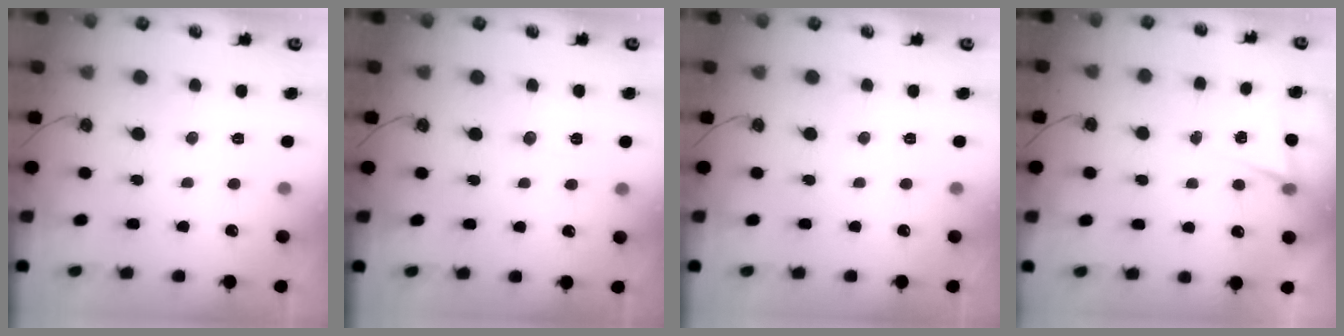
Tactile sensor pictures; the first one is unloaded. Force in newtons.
{"total": 4.5, "press": 4.3, "slide": 1.5}
{"total": 0.0}
{"total": 4.2, "press": 2.0, "slide": 3.7}